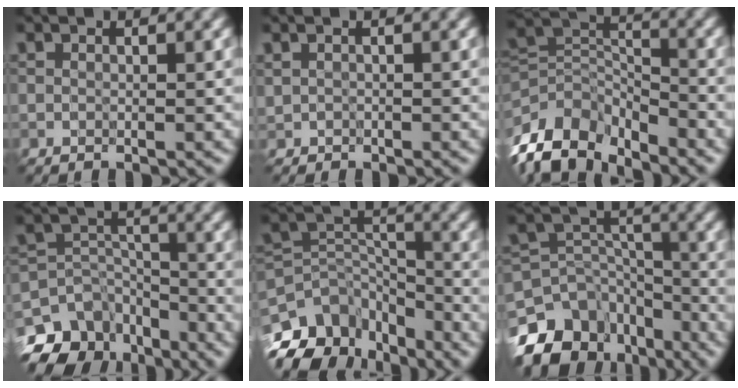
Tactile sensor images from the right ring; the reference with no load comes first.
{"total": 0.6, "force": [-0.1, 0.6, 0.1], "torque": [0.002, -0.004, -0.001]}
{"total": 9.9, "force": [-6.6, 5.5, 5.0], "torque": [-0.091, -0.006, -0.132]}
{"total": 9.4, "force": [-6.7, 5.6, 3.5], "torque": [-0.053, 0.001, -0.115]}
{"total": 10.7, "force": [-7.2, 6.0, 5.1], "torque": [-0.100, 0.009, -0.135]}
{"total": 12.6, "force": [-8.4, 8.1, 4.7], "torque": [-0.098, -0.004, -0.130]}